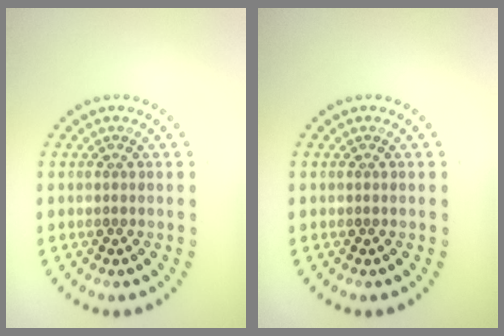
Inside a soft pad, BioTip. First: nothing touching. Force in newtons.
{"total": 0.0}